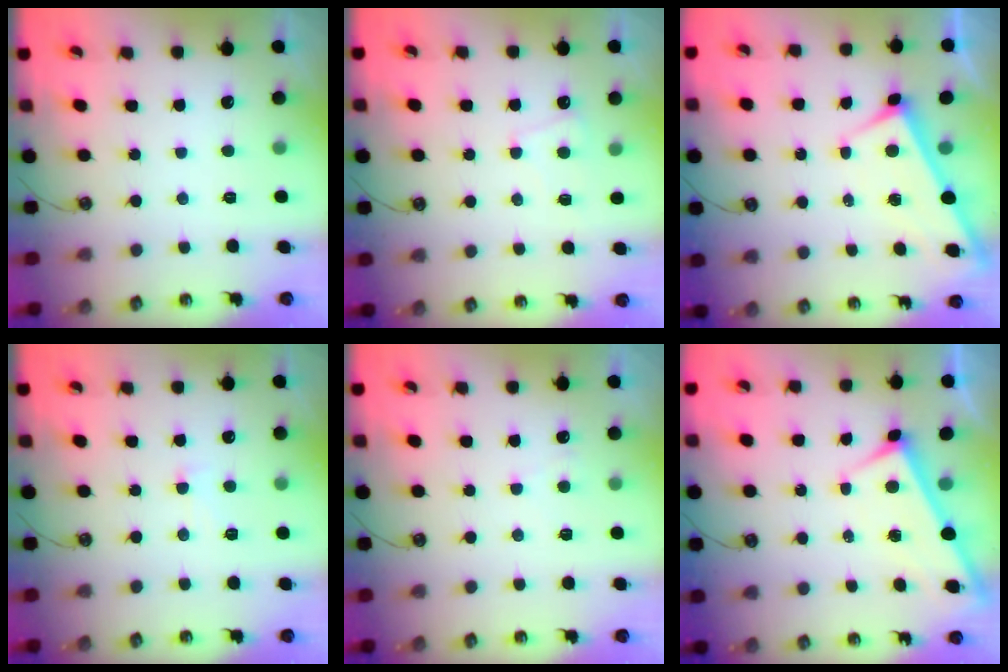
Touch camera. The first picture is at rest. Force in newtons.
{"total": 1.7, "press": 1.6, "slide": 0.4}
{"total": 2.7, "press": 2.7, "slide": 0.3}
{"total": 0.8, "press": 0.7, "slide": 0.5}
{"total": 5.4, "press": 5.4, "slide": 0.4}
{"total": 2.7, "press": 2.7, "slide": 0.4}